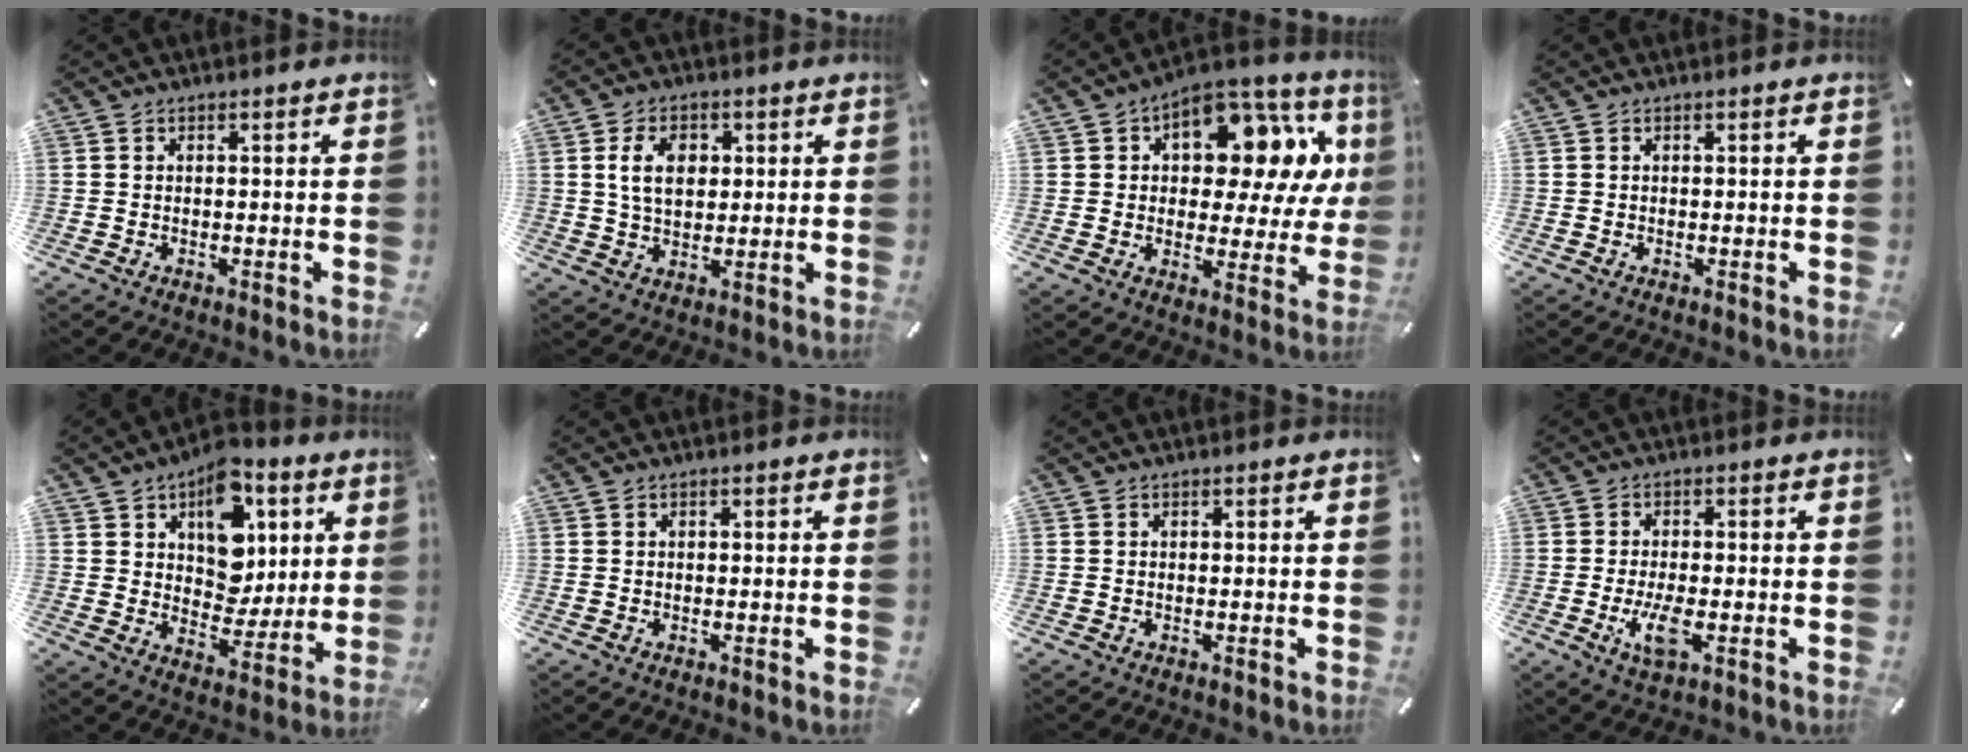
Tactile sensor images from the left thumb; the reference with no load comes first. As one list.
[{"total": 7.8, "force": [1.7, 5.6, 5.1], "torque": [-0.094, 0.002, 0.025]}, {"total": 16.1, "force": [6.9, 9.1, 11.3], "torque": [-0.155, -0.050, 0.116]}, {"total": 0.0}, {"total": 14.5, "force": [5.4, 10.8, 7.9], "torque": [-0.104, -0.032, 0.098]}, {"total": 0.0}, {"total": 0.0}, {"total": 6.3, "force": [-1.8, 2.3, 5.7], "torque": [-0.126, -0.010, -0.032]}]